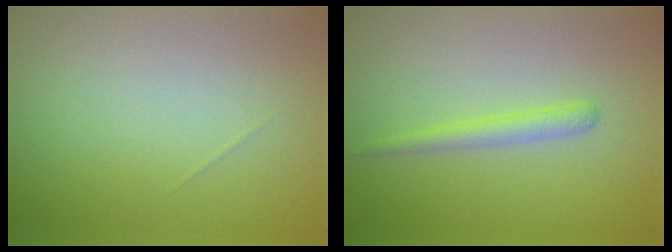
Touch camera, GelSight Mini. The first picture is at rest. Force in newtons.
{"total": 1.8, "press": 1.8, "slide": 0.1}